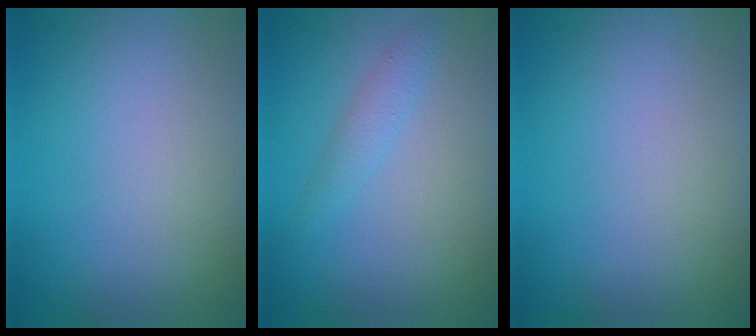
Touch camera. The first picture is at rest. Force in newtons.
{"total": 1.4, "press": 1.4, "slide": 0.0}
{"total": 0.0}